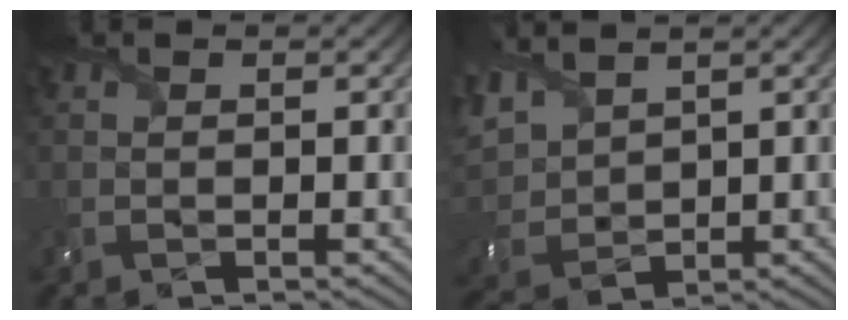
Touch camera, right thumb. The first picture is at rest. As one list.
[{"total": 7.1, "force": [3.8, 4.0, 4.5], "torque": [-0.147, 0.011, 0.072]}]